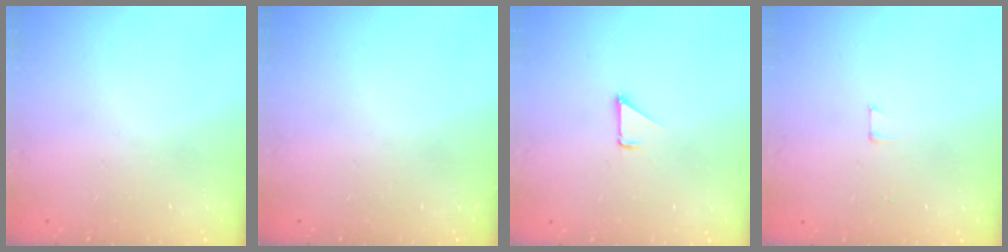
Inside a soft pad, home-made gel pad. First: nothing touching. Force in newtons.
{"total": 0.0}
{"total": 1.1, "press": 1.1, "slide": 0.1}
{"total": 2.9, "press": 2.9, "slide": 0.2}